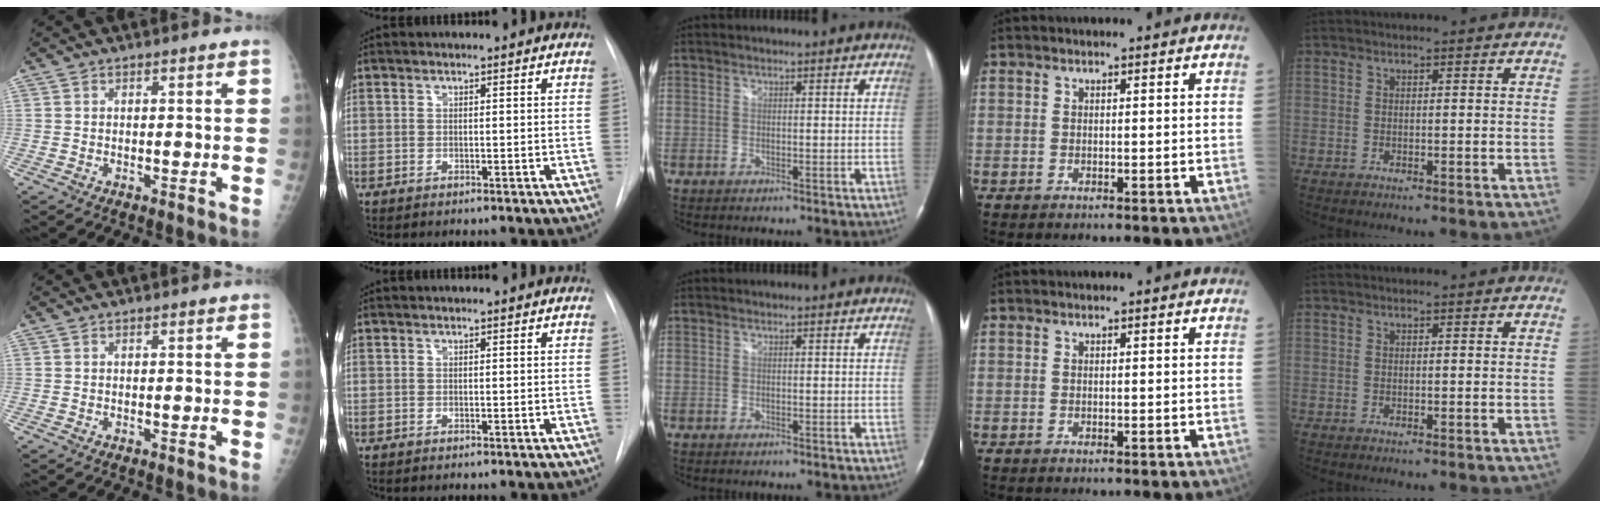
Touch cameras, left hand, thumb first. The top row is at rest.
{}